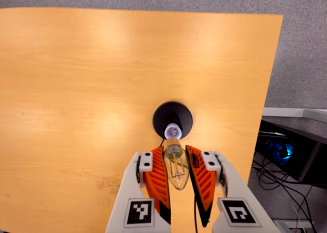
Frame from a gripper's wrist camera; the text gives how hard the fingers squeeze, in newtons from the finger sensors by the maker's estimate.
{"total": 19.0, "left": 20.9, "right": 17.1}